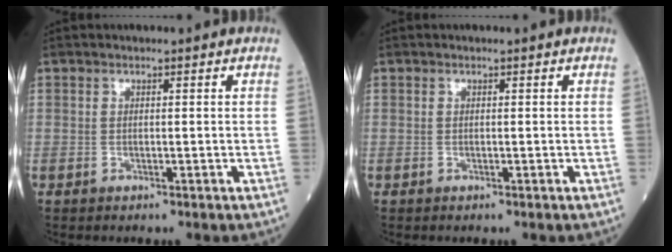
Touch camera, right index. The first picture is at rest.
{"total": 0.0}